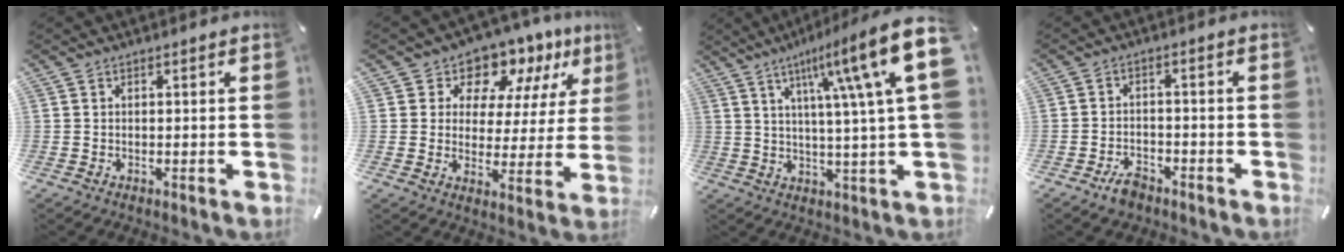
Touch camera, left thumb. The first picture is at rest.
{"total": 10.7, "force": [8.6, 6.2, 1.7], "torque": [-0.025, -0.086, 0.154]}
{"total": 20.2, "force": [6.9, 3.9, 18.6], "torque": [-0.280, -0.034, 0.093]}
{"total": 4.4, "force": [-3.1, 2.5, 1.7], "torque": [-0.025, 0.020, -0.056]}